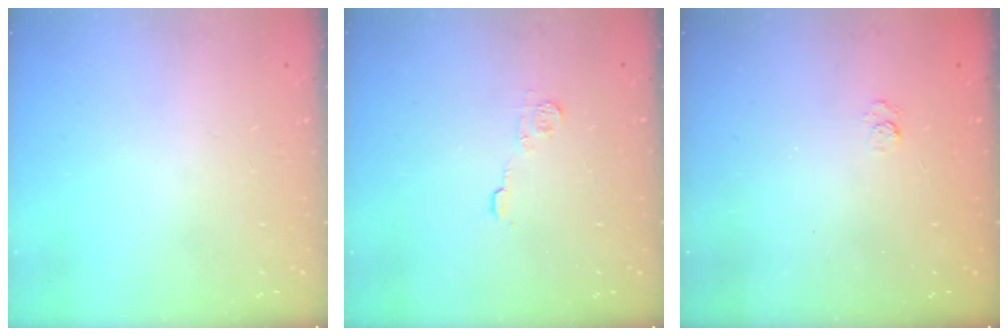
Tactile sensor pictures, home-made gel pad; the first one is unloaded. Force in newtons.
{"total": 5.8, "press": 5.8, "slide": 0.7}
{"total": 2.1, "press": 1.6, "slide": 1.3}